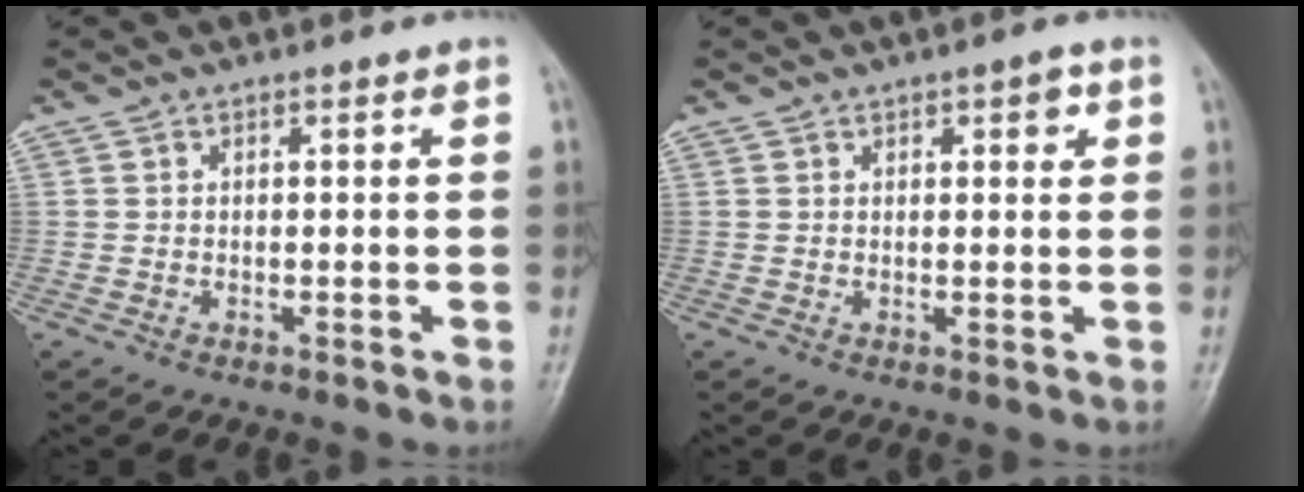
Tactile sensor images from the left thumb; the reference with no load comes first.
{"total": 2.8, "force": [1.3, 1.2, 2.2], "torque": [-0.018, -0.001, 0.014]}